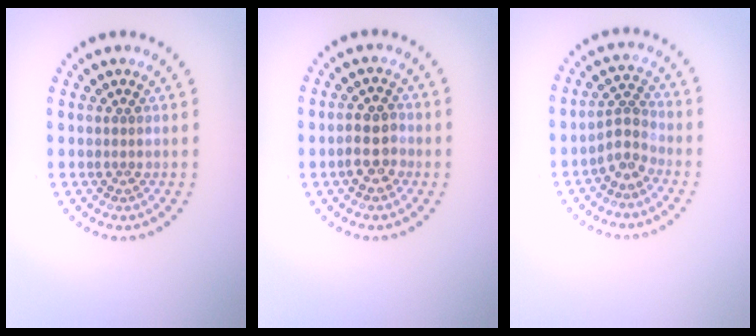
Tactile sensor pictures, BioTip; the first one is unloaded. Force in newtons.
{"total": 2.7, "press": 2.6, "slide": 0.7}
{"total": 2.5, "press": 1.8, "slide": 1.7}